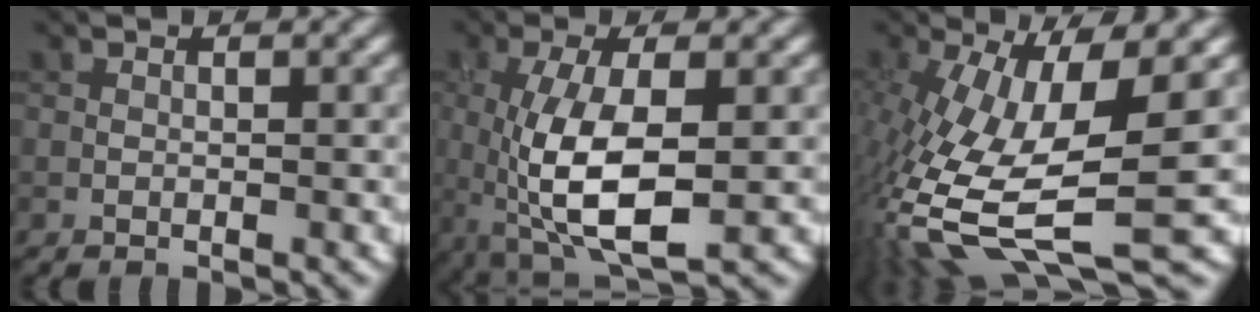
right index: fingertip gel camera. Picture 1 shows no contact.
{"total": 7.8, "force": [-0.8, 2.8, 7.2], "torque": [-0.154, -0.007, -0.012]}
{"total": 13.3, "force": [-3.6, 4.3, 12.1], "torque": [-0.258, -0.021, -0.058]}